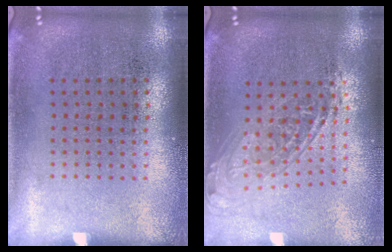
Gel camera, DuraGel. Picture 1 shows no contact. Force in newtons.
{"total": 1.7, "press": 1.4, "slide": 1.0}